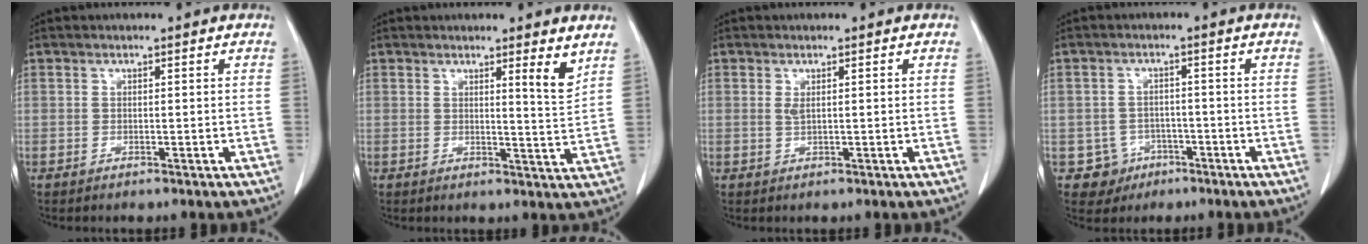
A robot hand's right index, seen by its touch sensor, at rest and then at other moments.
{"total": 3.7, "force": [2.4, -0.2, 2.8], "torque": [-0.039, -0.019, 0.032]}
{"total": 1.0, "force": [0.3, 0.2, 0.9], "torque": [-0.021, -0.002, 0.009]}
{"total": 4.4, "force": [-1.9, 4.0, 0.0], "torque": [0.007, 0.014, -0.023]}